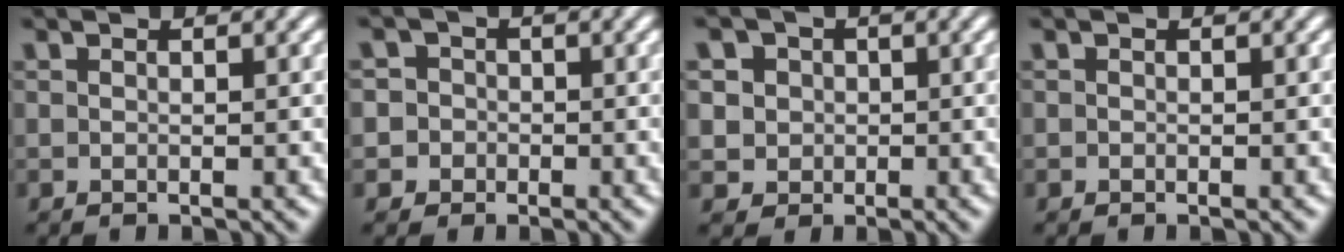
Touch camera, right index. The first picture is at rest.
{"total": 4.3, "force": [-1.0, 4.1, 0.6], "torque": [-0.016, -0.009, -0.025]}
{"total": 7.7, "force": [0.4, 7.1, 2.9], "torque": [-0.072, -0.025, 0.009]}
{"total": 0.6, "force": [-0.2, -0.5, -0.2], "torque": [0.007, -0.006, -0.001]}